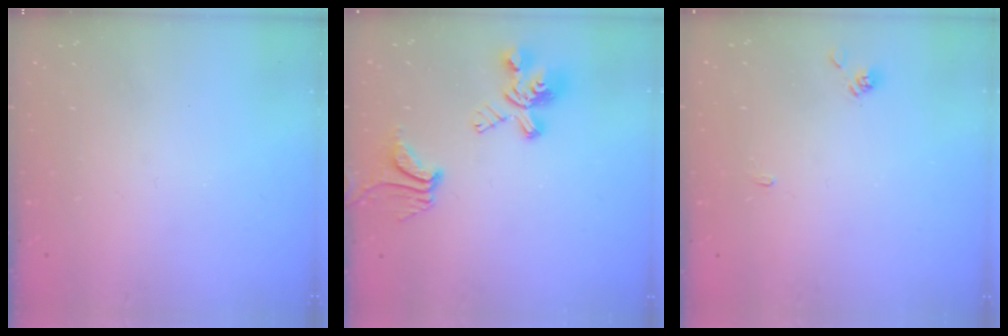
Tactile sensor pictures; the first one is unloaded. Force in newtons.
{"total": 6.6, "press": 6.2, "slide": 2.3}
{"total": 2.8, "press": 2.8, "slide": 0.3}